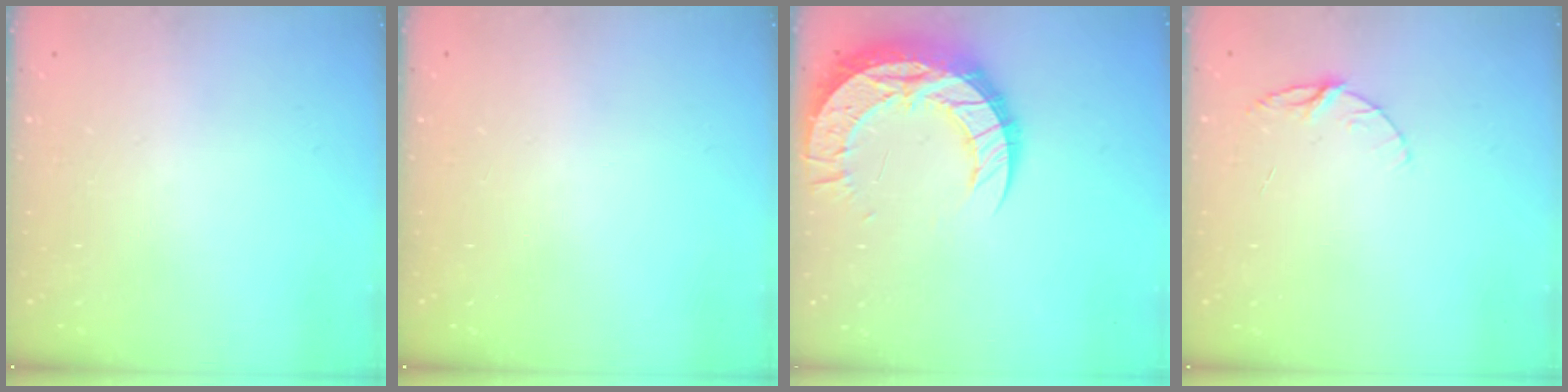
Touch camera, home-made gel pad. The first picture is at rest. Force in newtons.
{"total": 0.0}
{"total": 17.5, "press": 17.4, "slide": 1.4}
{"total": 6.0, "press": 6.0, "slide": 0.6}